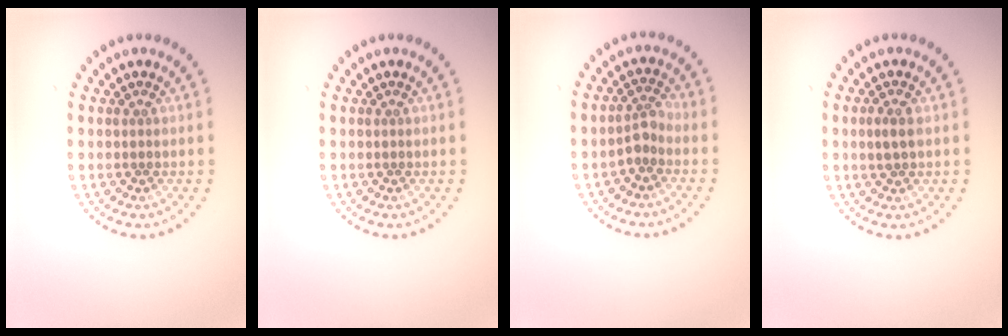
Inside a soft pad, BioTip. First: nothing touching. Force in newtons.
{"total": 0.0}
{"total": 1.8, "press": 1.3, "slide": 1.1}
{"total": 1.6, "press": 1.6, "slide": 0.3}